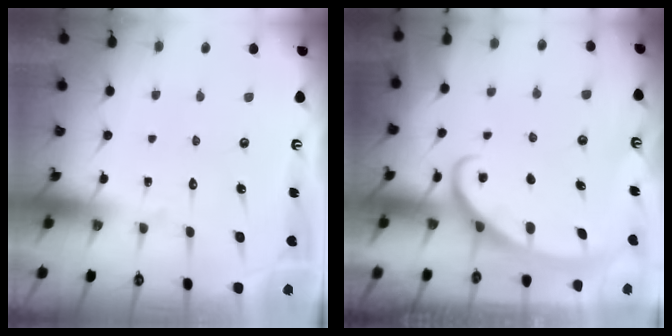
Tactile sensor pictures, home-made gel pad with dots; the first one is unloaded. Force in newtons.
{"total": 2.8, "press": 2.8, "slide": 0.4}